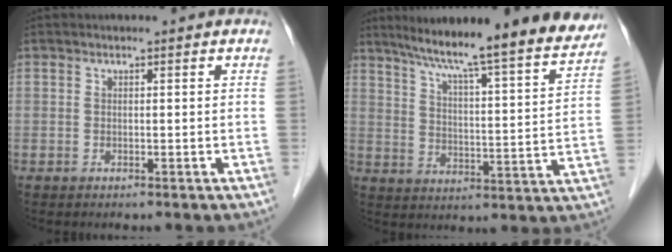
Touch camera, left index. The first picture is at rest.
{"total": 21.3, "force": [18.7, 0.3, 10.2], "torque": [-0.156, -0.034, 0.252]}